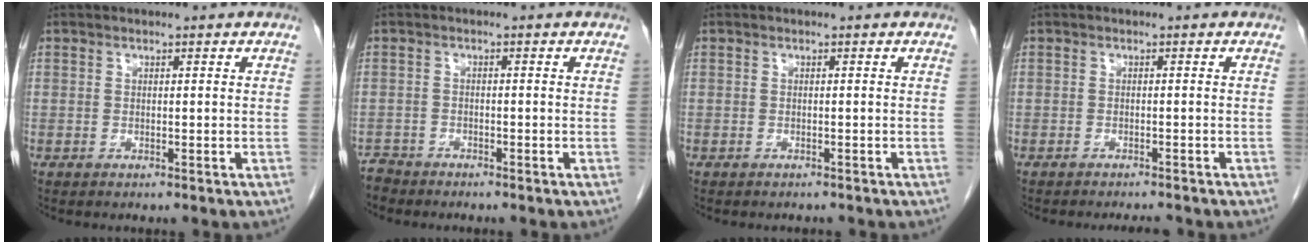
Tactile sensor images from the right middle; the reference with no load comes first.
{"total": 2.1, "force": [-2.0, 0.5, -0.6], "torque": [0.008, -0.004, -0.040]}
{"total": 1.7, "force": [-1.6, 0.5, 0.4], "torque": [-0.015, -0.004, -0.020]}
{"total": 3.4, "force": [-3.2, 0.5, 1.1], "torque": [-0.011, -0.005, -0.041]}